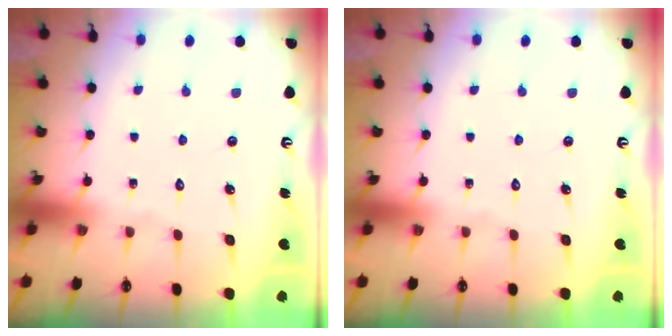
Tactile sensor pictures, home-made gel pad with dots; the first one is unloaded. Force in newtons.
{"total": 0.0}